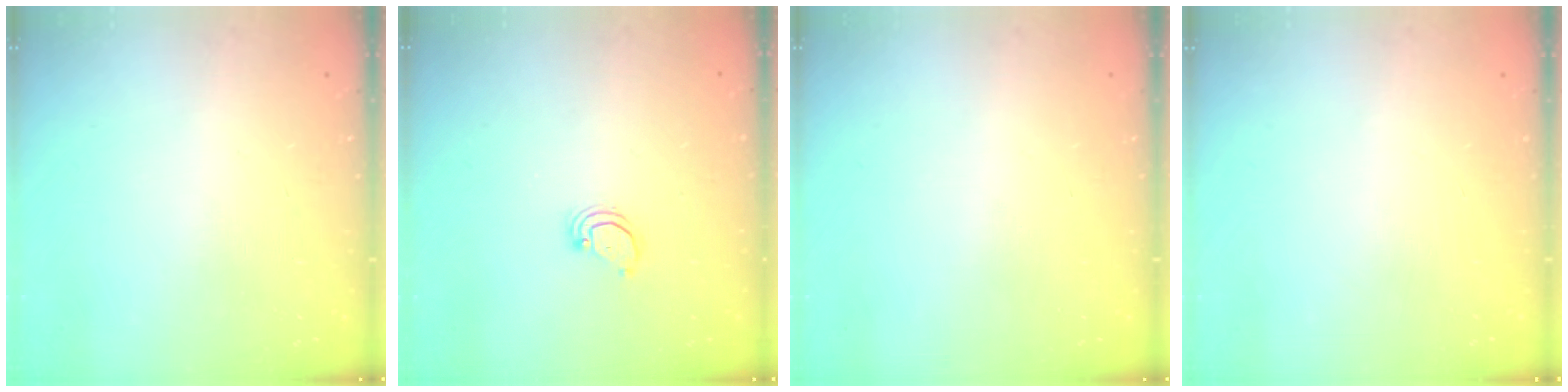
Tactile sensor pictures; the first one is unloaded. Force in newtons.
{"total": 2.6, "press": 2.6, "slide": 0.1}
{"total": 0.0}
{"total": 0.0}